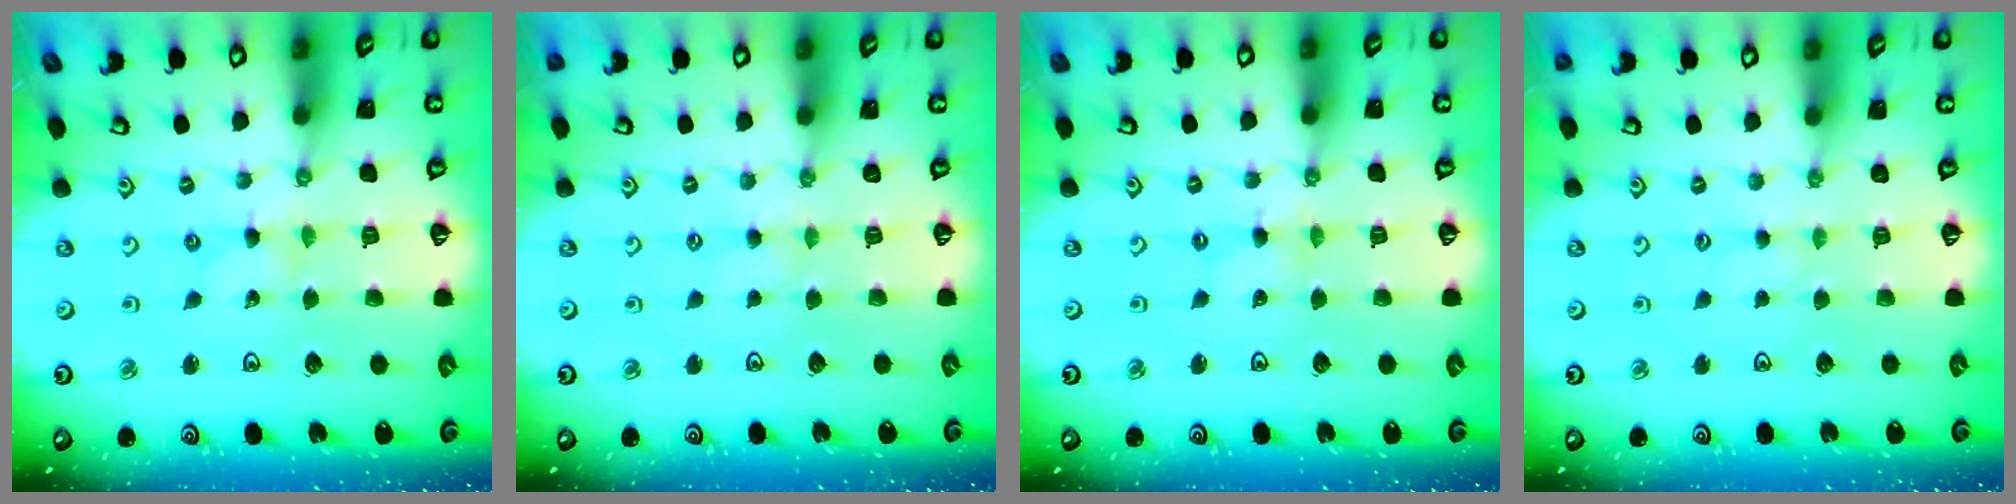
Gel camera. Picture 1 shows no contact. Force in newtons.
{"total": 1.7, "press": 1.7, "slide": 0.3}
{"total": 0.0}
{"total": 1.2, "press": 1.2, "slide": 0.2}